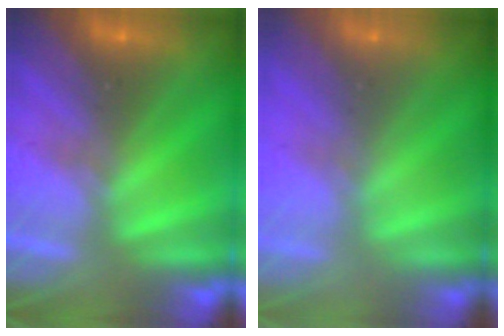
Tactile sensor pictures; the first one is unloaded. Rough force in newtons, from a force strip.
{"total": 9.0}